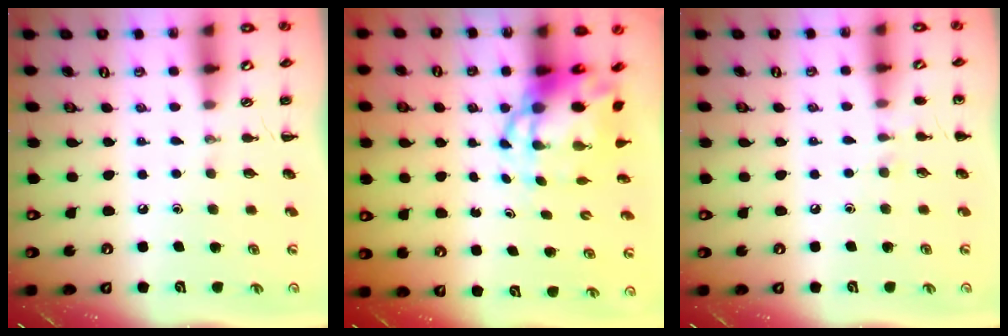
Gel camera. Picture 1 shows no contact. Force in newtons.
{"total": 7.3, "press": 7.0, "slide": 1.9}
{"total": 5.5, "press": 5.2, "slide": 1.8}